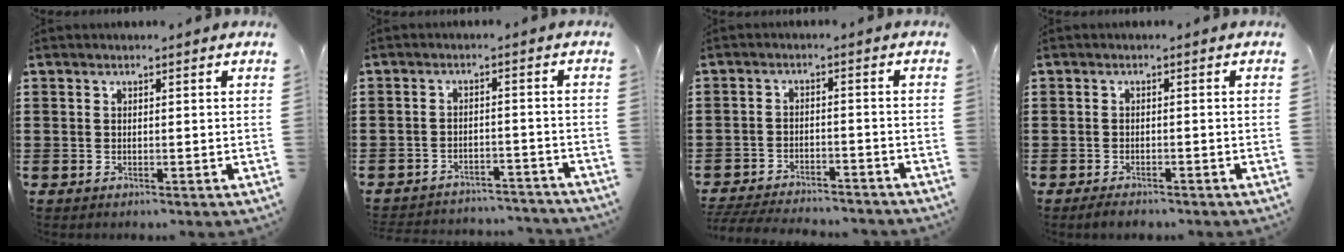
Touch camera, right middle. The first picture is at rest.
{"total": 3.3, "force": [-3.3, 0.3, 0.1], "torque": [-0.006, 0.003, -0.071]}
{"total": 4.6, "force": [-4.6, 0.4, 0.7], "torque": [-0.025, -0.002, -0.094]}
{"total": 1.6, "force": [-1.5, 0.3, 0.5], "torque": [-0.013, -0.001, -0.029]}